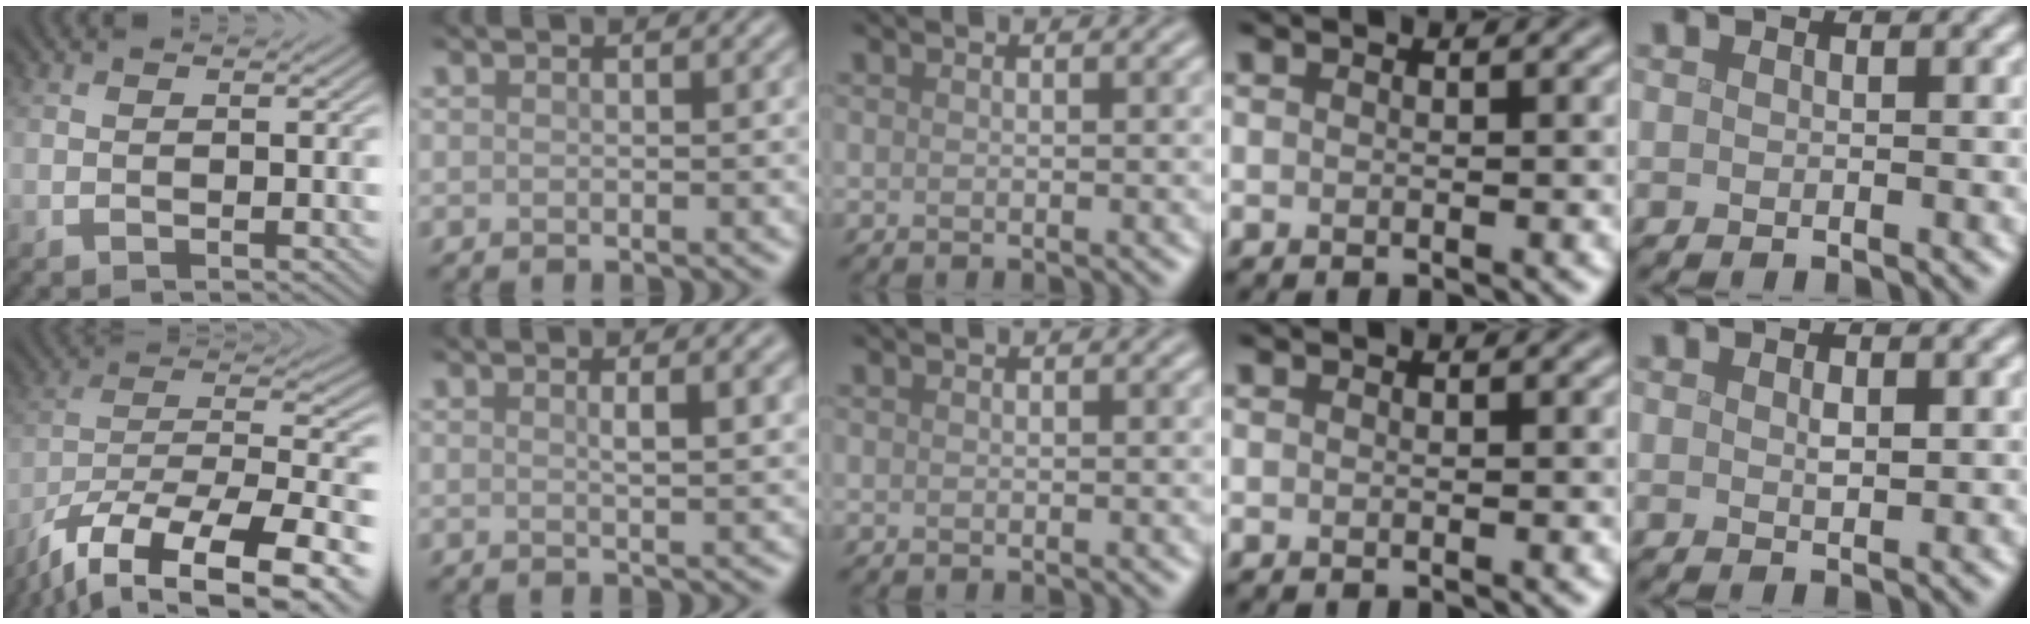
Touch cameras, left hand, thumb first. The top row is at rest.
{"thumb": {"total": 16.4, "force": [-10.4, 5.9, 11.2], "torque": [-0.221, -0.023, -0.163]}, "index": {"total": 2.9, "force": [0.9, 0.8, 2.6], "torque": [-0.027, 0.004, 0.011]}, "little": {"total": 1.2, "force": [0.3, 0.5, 1.0], "torque": [-0.020, -0.001, 0.006]}}